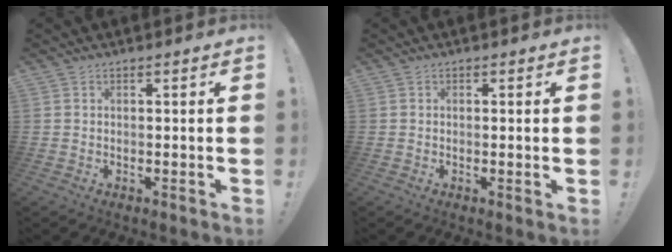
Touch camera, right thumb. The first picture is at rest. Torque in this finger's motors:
{"motor_torque": [0.02, -0.07, -0.06, 0.02, 0.07]}